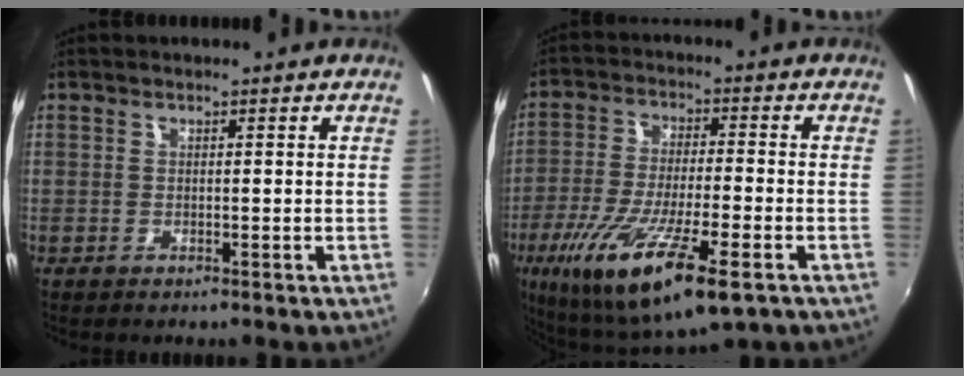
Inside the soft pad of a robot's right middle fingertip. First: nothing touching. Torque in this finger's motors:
{"motor_torque": [1.75, -0.39, 0.93, 0.21]}